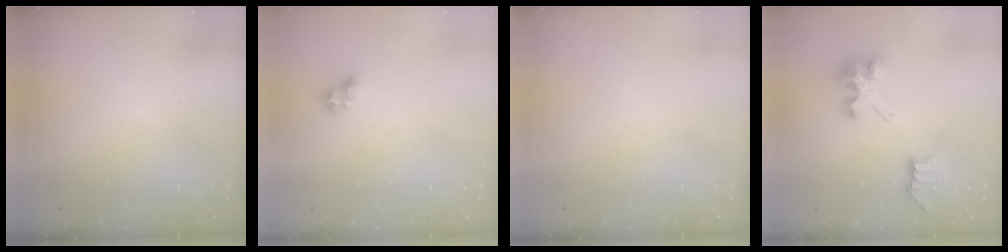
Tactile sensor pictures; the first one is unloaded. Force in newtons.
{"total": 5.4, "press": 5.4, "slide": 0.8}
{"total": 0.0}
{"total": 7.5, "press": 7.5, "slide": 0.1}